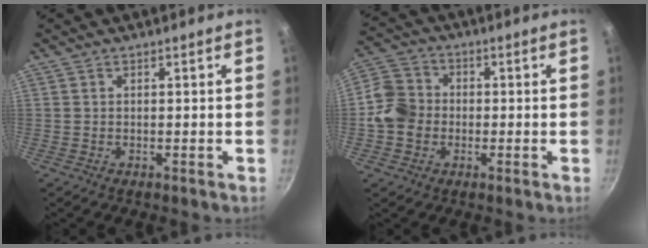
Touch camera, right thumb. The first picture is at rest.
{"total": 8.1, "force": [-1.3, 7.0, 3.8], "torque": [-0.048, 0.017, -0.044]}